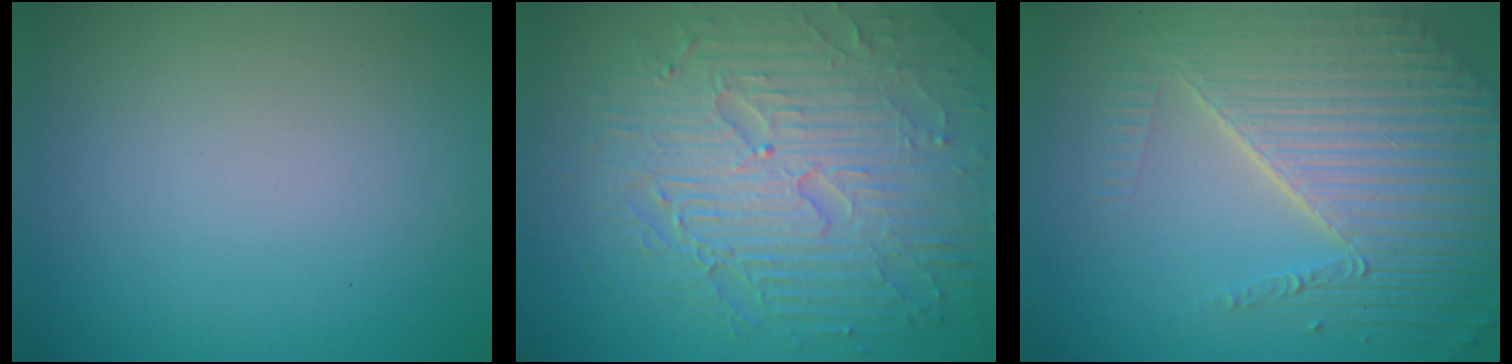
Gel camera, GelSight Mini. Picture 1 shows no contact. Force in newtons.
{"total": 8.9, "press": 6.3, "slide": 6.3}
{"total": 8.6, "press": 5.7, "slide": 6.5}